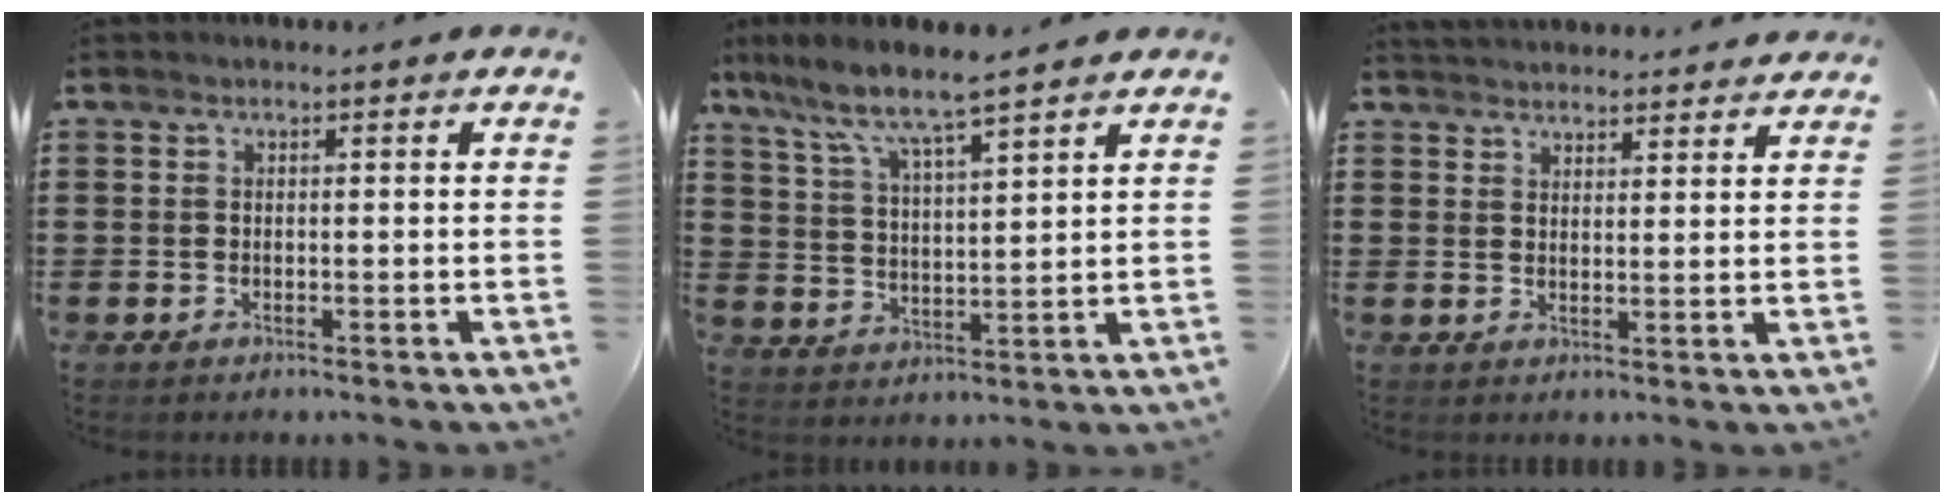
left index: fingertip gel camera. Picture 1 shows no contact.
{"total": 5.7, "force": [4.9, 0.3, 2.8], "torque": [-0.080, -0.029, 0.079]}
{"total": 2.8, "force": [2.7, -0.1, -0.4], "torque": [-0.001, -0.009, 0.052]}